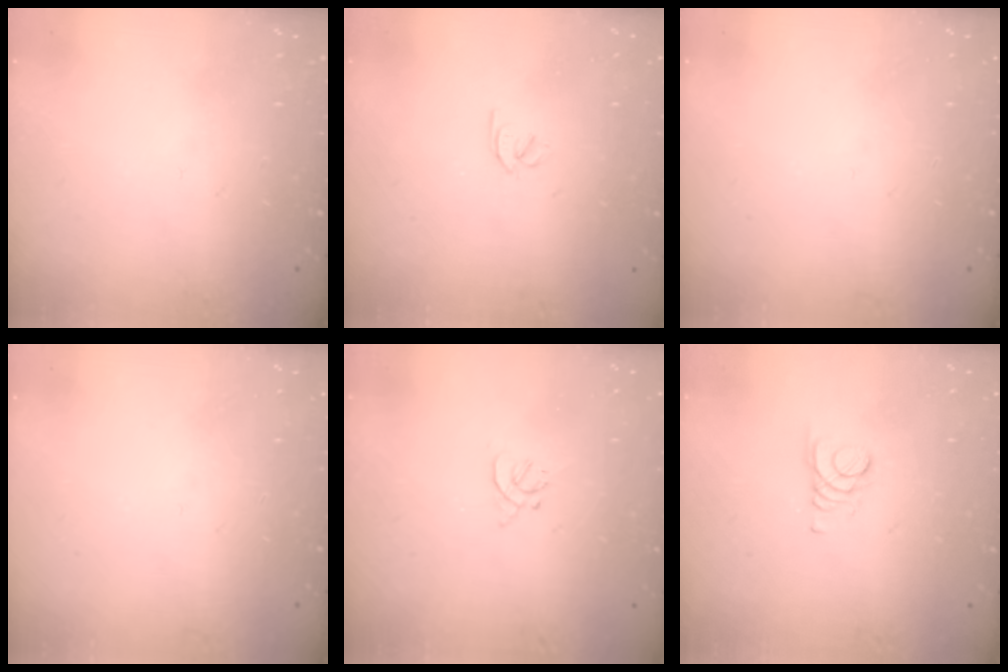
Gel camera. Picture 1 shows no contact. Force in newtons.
{"total": 1.8, "press": 1.7, "slide": 0.5}
{"total": 0.0}
{"total": 0.0}
{"total": 1.9, "press": 1.8, "slide": 0.5}
{"total": 1.6, "press": 1.6, "slide": 0.2}